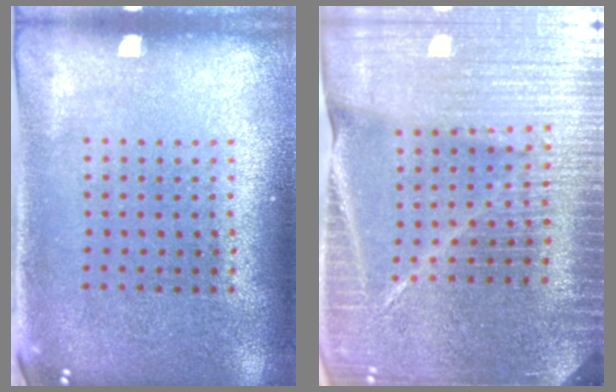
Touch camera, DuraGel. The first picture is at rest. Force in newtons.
{"total": 4.9, "press": 4.5, "slide": 2.1}